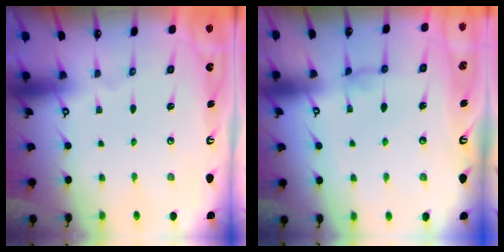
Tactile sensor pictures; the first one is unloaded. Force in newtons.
{"total": 1.5, "press": 1.4, "slide": 0.6}